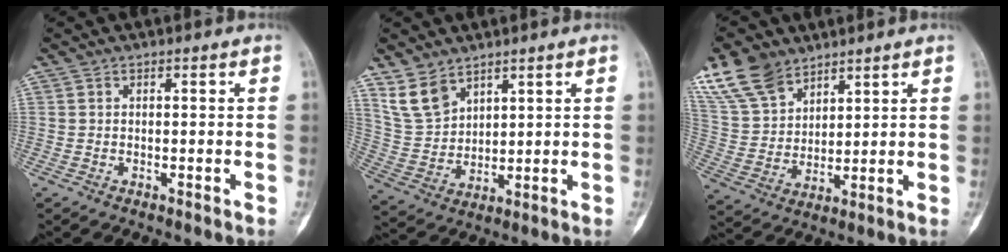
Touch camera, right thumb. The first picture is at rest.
{"total": 8.2, "force": [5.7, 4.9, 3.3], "torque": [-0.056, -0.024, 0.130]}
{"total": 12.5, "force": [9.0, 7.1, 5.1], "torque": [-0.089, -0.027, 0.193]}